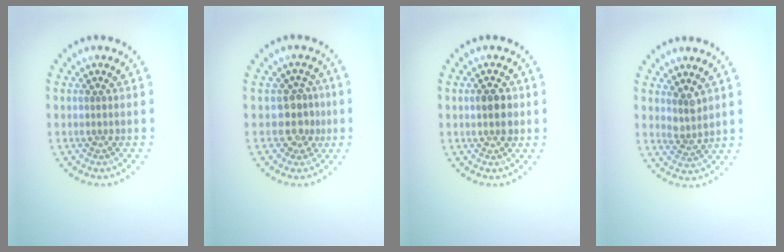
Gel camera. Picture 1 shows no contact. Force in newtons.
{"total": 2.5, "press": 2.0, "slide": 1.6}
{"total": 2.6, "press": 2.6, "slide": 0.2}
{"total": 1.8, "press": 1.3, "slide": 1.2}